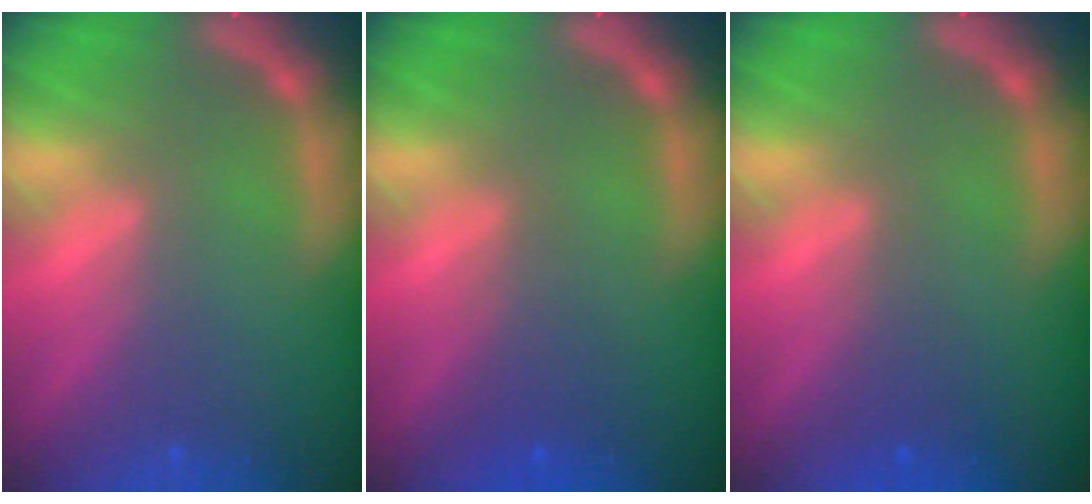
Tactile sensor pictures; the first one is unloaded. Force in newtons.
{"total": 2.0}
{"total": 1.4}